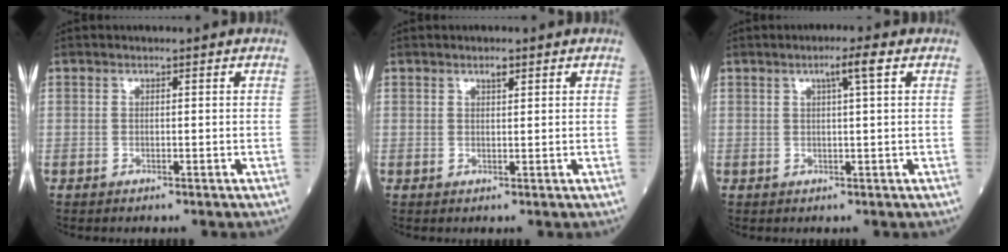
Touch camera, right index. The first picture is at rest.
{"total": 1.6, "force": [1.0, 0.6, 1.1], "torque": [-0.027, 0.000, 0.019]}
{"total": 3.6, "force": [1.5, 0.1, 3.2], "torque": [-0.060, 0.006, 0.027]}